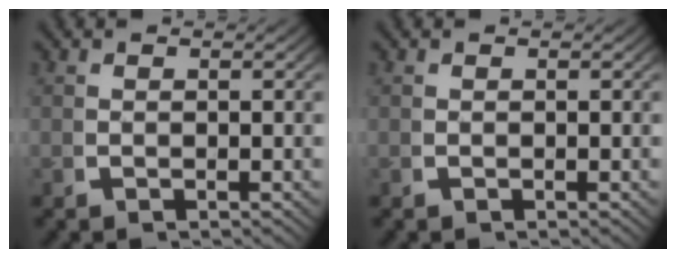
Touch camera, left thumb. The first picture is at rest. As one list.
[{"total": 0.0}]